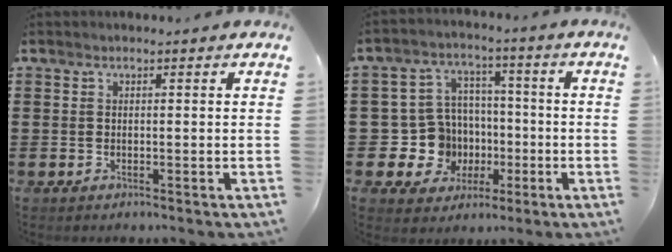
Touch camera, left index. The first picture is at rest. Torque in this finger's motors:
{"motor_torque": [0.97, 0.27, 0.36, 0.00]}